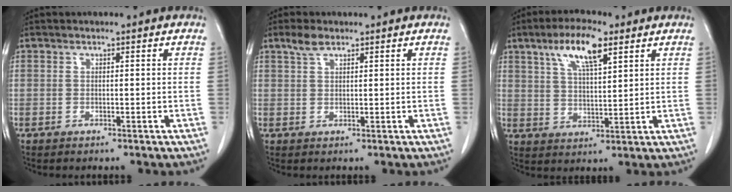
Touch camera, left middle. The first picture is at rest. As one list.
[{"total": 2.4, "force": [1.7, 1.0, 1.4], "torque": [-0.033, 0.008, 0.036]}, {"total": 8.7, "force": [4.9, 2.0, 6.9], "torque": [-0.132, 0.009, 0.089]}]